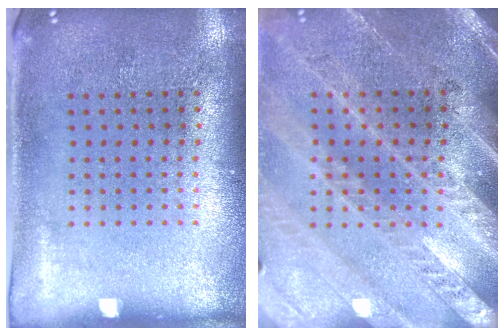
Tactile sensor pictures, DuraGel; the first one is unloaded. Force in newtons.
{"total": 2.9, "press": 2.6, "slide": 1.1}